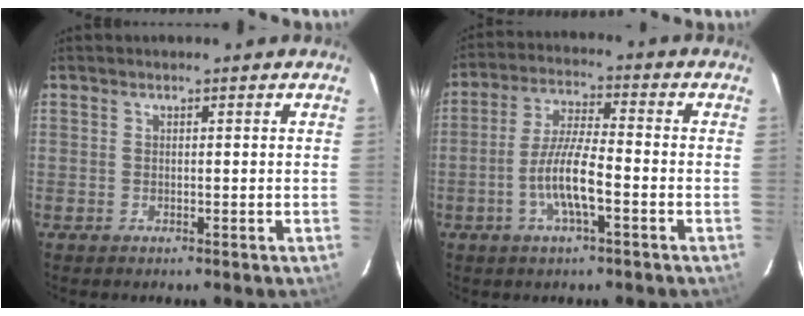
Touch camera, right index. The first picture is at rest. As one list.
[{"total": 8.6, "force": [-3.3, 1.4, 7.9], "torque": [-0.160, 0.001, -0.062]}]